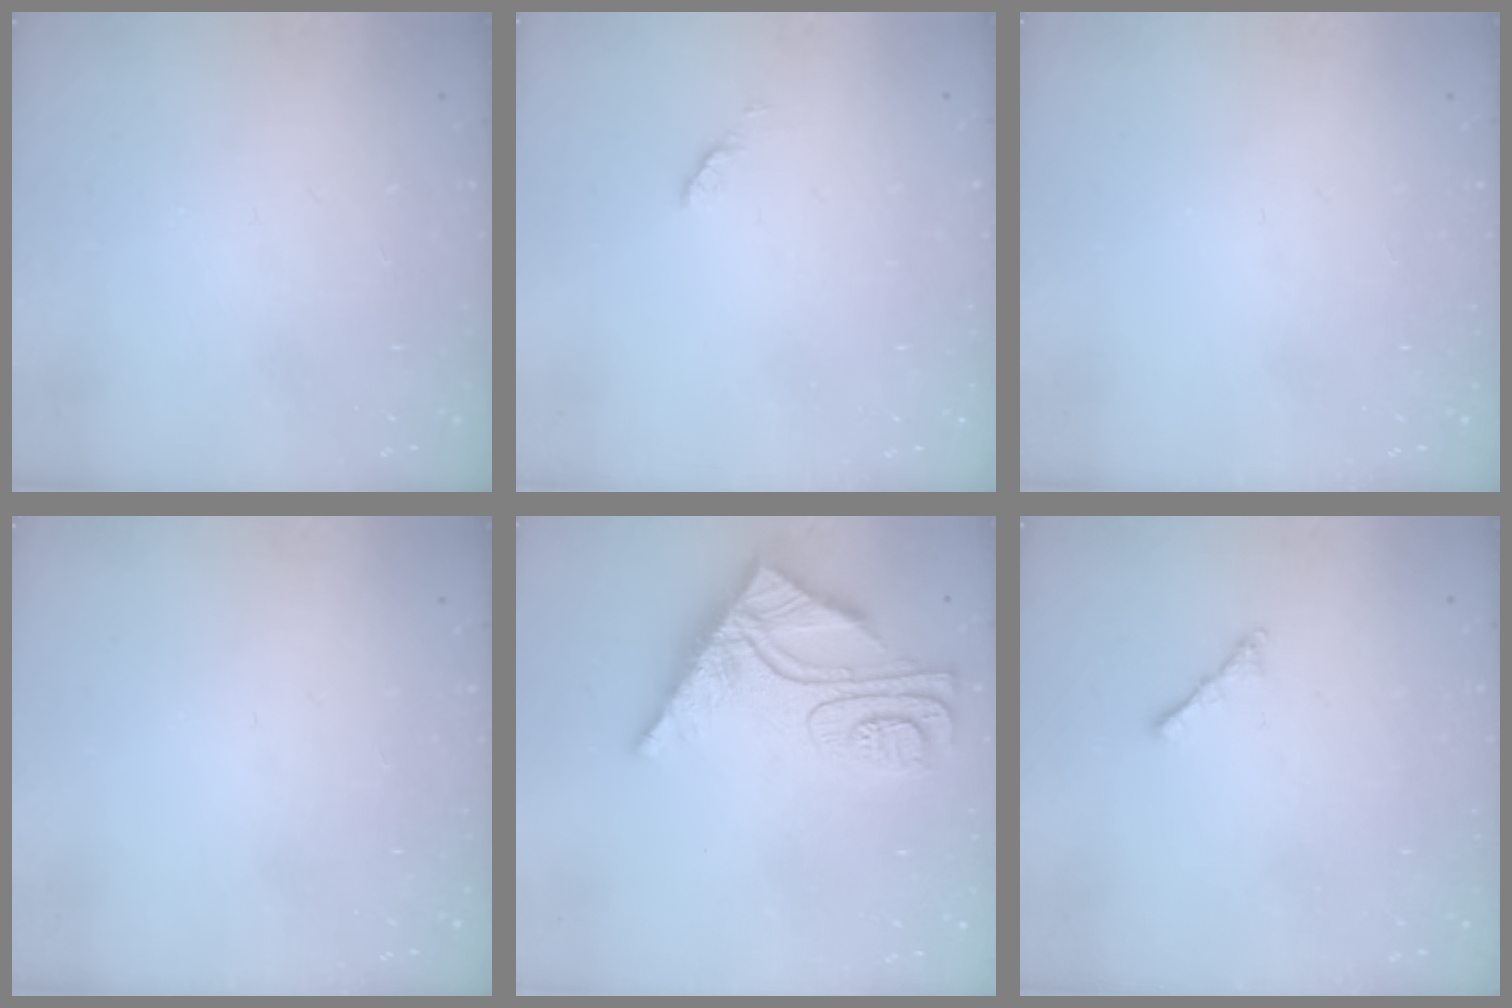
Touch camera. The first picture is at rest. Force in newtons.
{"total": 2.8, "press": 2.7, "slide": 0.4}
{"total": 0.0}
{"total": 0.0}
{"total": 12.9, "press": 12.8, "slide": 1.3}
{"total": 2.1, "press": 2.0, "slide": 0.6}